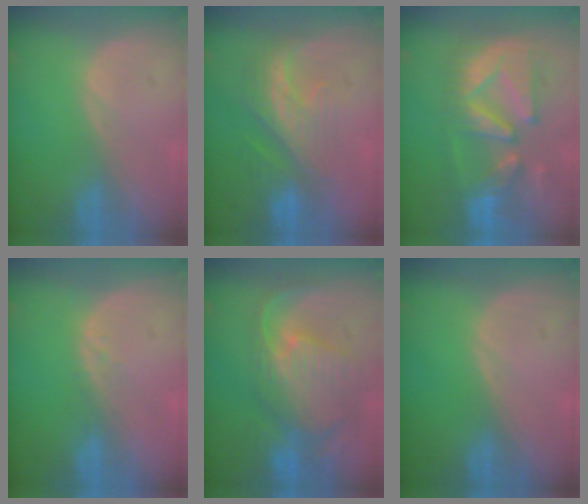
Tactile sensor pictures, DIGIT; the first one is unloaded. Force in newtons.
{"total": 8.3, "press": 7.5, "slide": 3.7}
{"total": 12.1, "press": 11.0, "slide": 5.1}
{"total": 1.3, "press": 1.3, "slide": 0.2}
{"total": 11.1, "press": 9.7, "slide": 5.5}
{"total": 0.0}